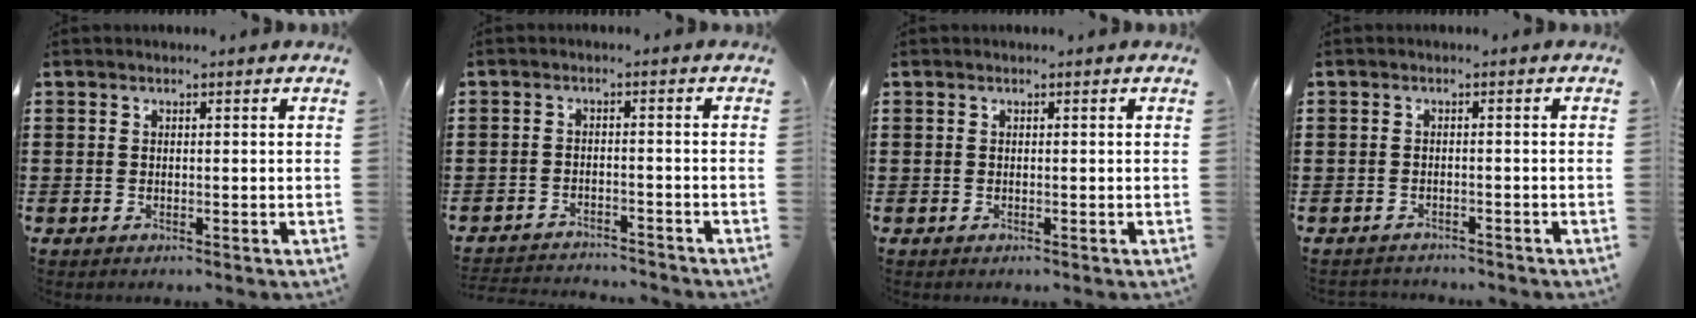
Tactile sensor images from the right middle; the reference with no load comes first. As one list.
[{"total": 2.7, "force": [-2.7, 0.1, -0.1], "torque": [-0.005, 0.000, -0.059]}, {"total": 0.0}, {"total": 1.4, "force": [-1.3, 0.4, -0.3], "torque": [0.002, 0.004, -0.032]}]